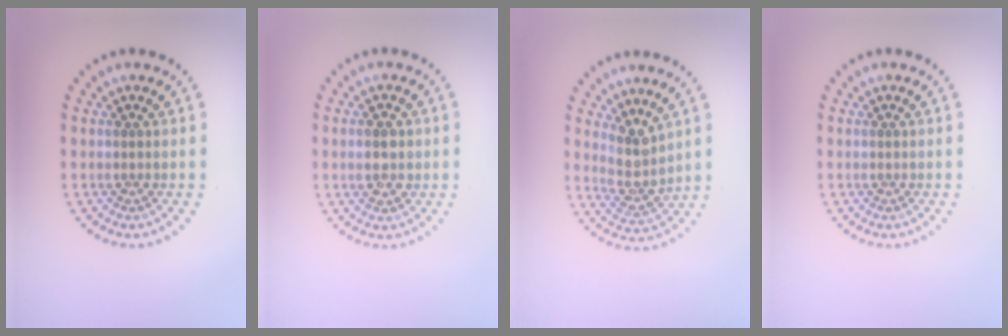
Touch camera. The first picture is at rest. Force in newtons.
{"total": 2.1, "press": 2.1, "slide": 0.3}
{"total": 3.4, "press": 2.6, "slide": 2.2}
{"total": 0.0}